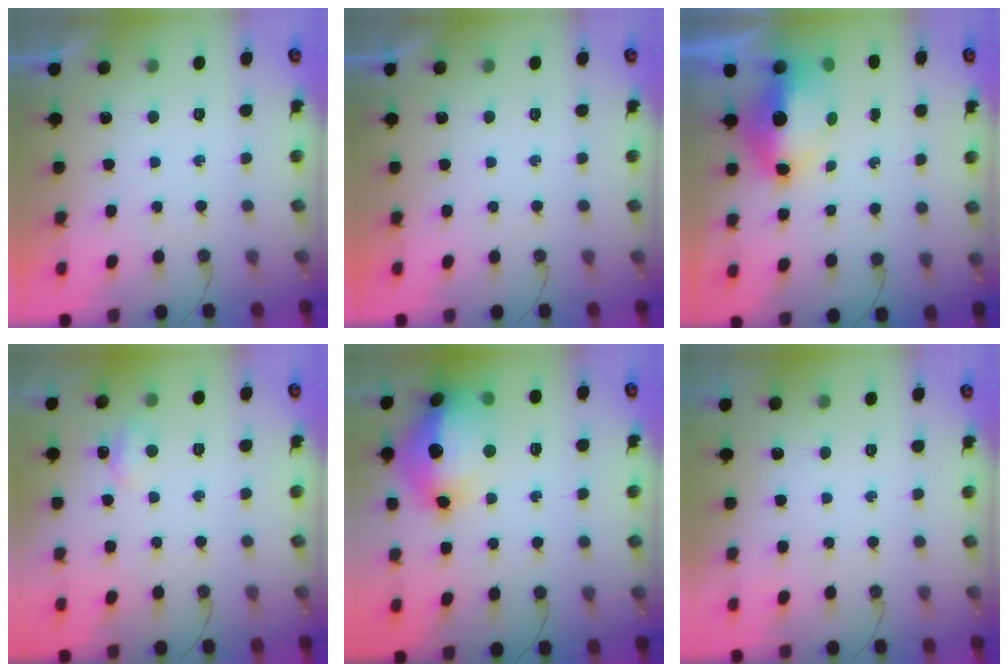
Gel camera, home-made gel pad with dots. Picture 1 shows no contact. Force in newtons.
{"total": 0.0}
{"total": 9.4, "press": 9.3, "slide": 1.1}
{"total": 5.1, "press": 5.0, "slide": 1.0}
{"total": 20.2, "press": 20.1, "slide": 1.8}
{"total": 11.8, "press": 1.8, "slide": 11.7}